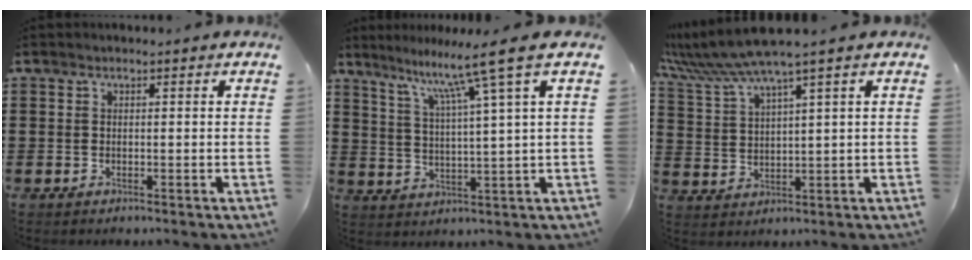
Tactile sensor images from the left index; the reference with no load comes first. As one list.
[{"total": 9.0, "force": [5.9, -1.4, 6.7], "torque": [-0.139, -0.024, 0.090]}, {"total": 6.6, "force": [5.0, -0.2, 4.3], "torque": [-0.108, -0.023, 0.085]}]